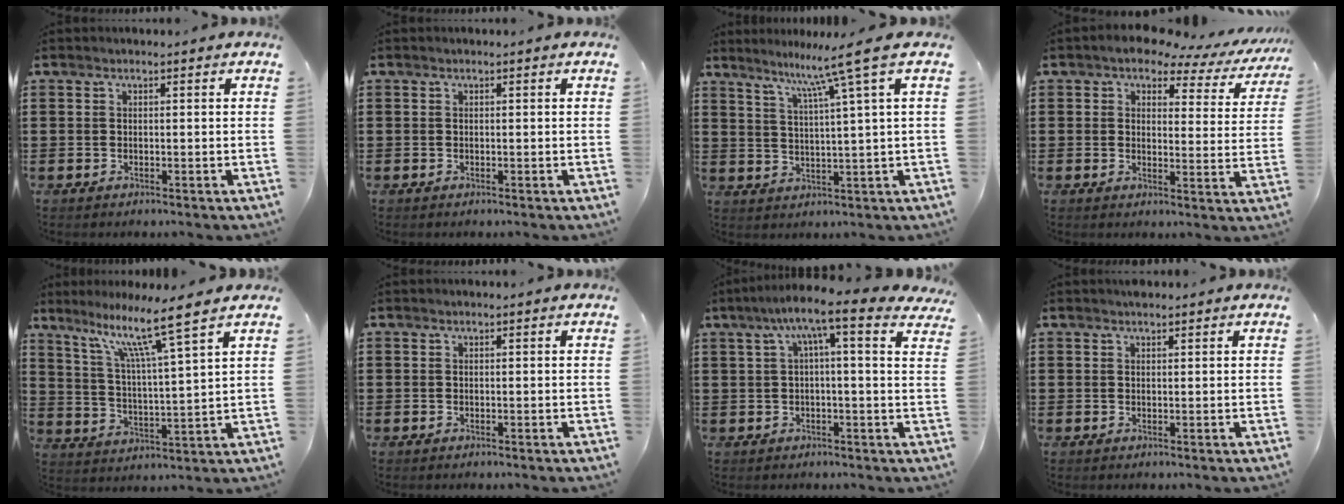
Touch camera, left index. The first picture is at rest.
{"total": 0.0}
{"total": 7.5, "force": [4.8, -1.8, 5.5], "torque": [-0.122, -0.021, 0.073]}
{"total": 4.3, "force": [3.4, 1.9, 1.7], "torque": [-0.048, -0.017, 0.053]}
{"total": 9.7, "force": [7.3, -0.5, 6.4], "torque": [-0.138, -0.041, 0.118]}
{"total": 0.0}
{"total": 7.2, "force": [3.6, 0.3, 6.2], "torque": [-0.123, -0.015, 0.054]}
{"total": 1.0, "force": [0.9, 0.3, 0.2], "torque": [-0.006, 0.001, 0.017]}